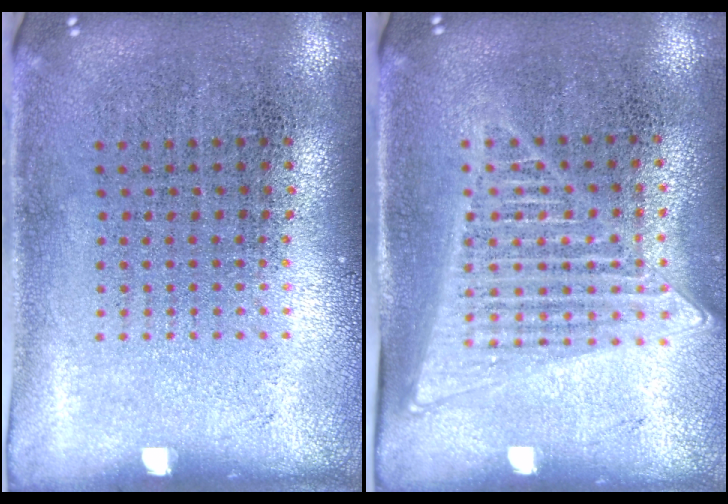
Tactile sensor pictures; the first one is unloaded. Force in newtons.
{"total": 1.5, "press": 1.3, "slide": 0.6}